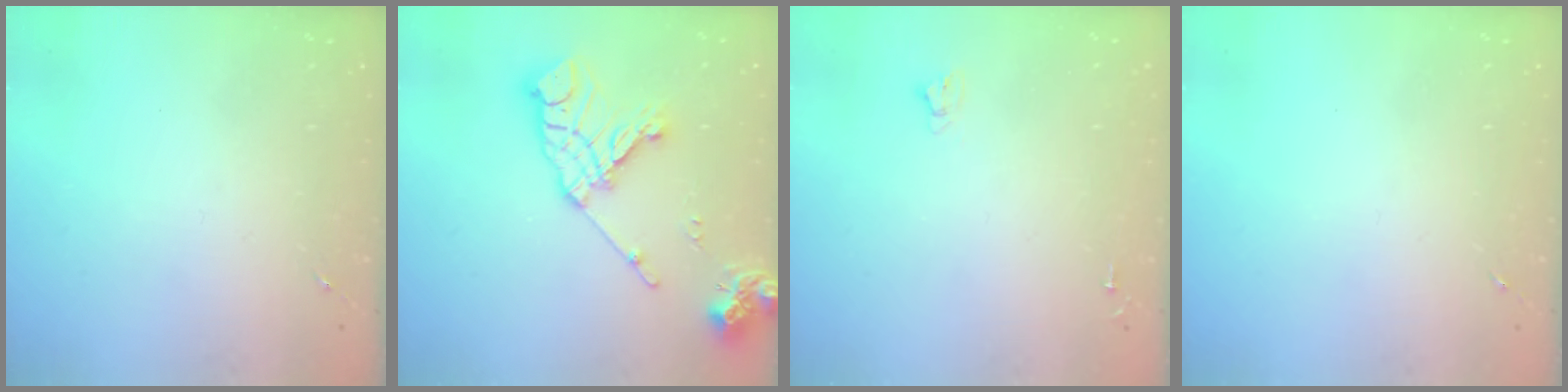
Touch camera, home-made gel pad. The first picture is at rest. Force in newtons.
{"total": 16.5, "press": 16.4, "slide": 2.2}
{"total": 2.0, "press": 2.0, "slide": 0.2}
{"total": 0.0}